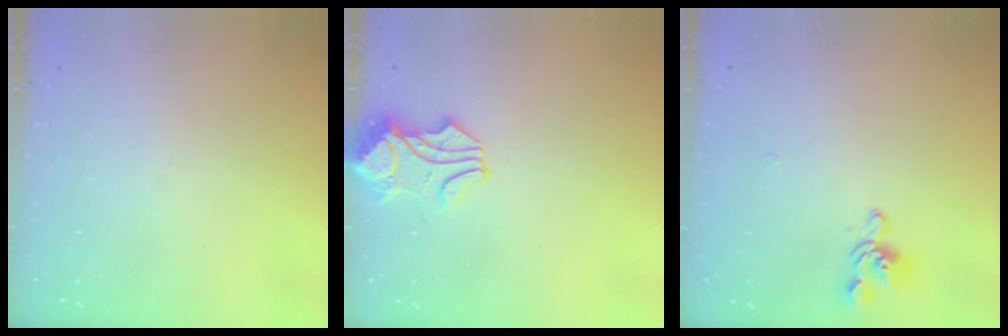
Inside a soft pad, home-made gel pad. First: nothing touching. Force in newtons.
{"total": 1.6, "press": 1.4, "slide": 0.8}
{"total": 1.2, "press": 0.2, "slide": 1.1}